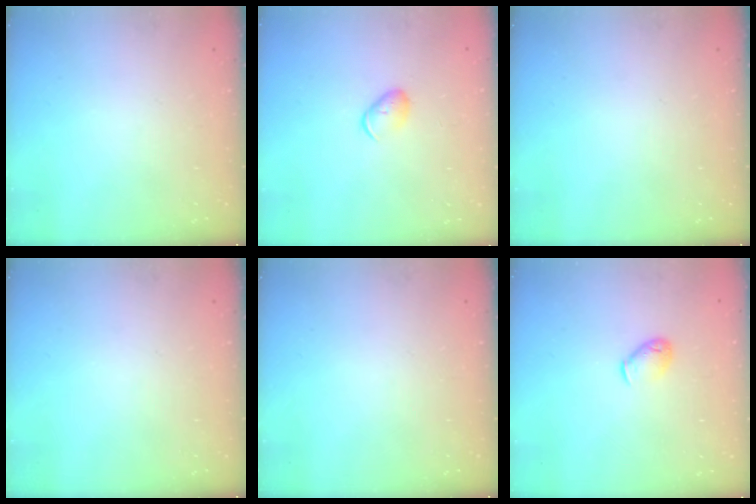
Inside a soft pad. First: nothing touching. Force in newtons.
{"total": 5.4, "press": 5.4, "slide": 0.7}
{"total": 0.0}
{"total": 0.0}
{"total": 0.0}
{"total": 5.1, "press": 5.0, "slide": 1.1}